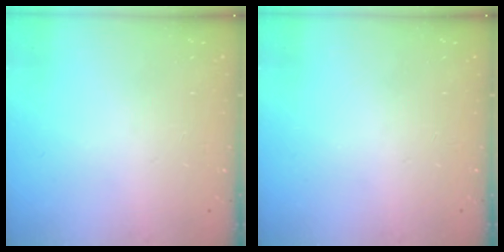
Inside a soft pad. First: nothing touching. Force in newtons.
{"total": 0.0}